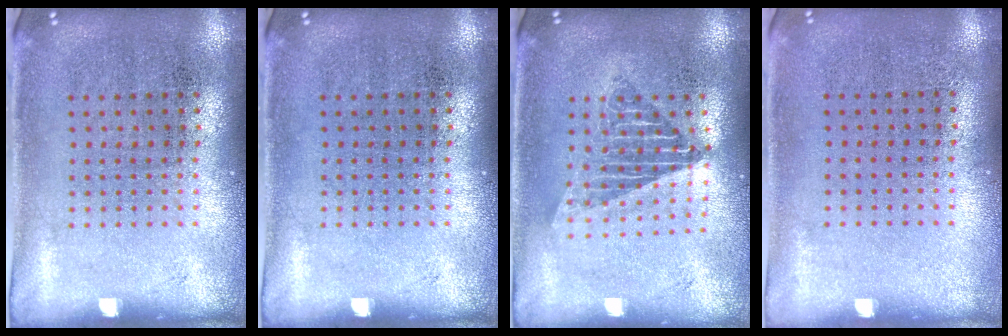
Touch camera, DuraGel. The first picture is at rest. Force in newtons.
{"total": 0.0}
{"total": 1.5, "press": 1.3, "slide": 0.8}
{"total": 0.0}